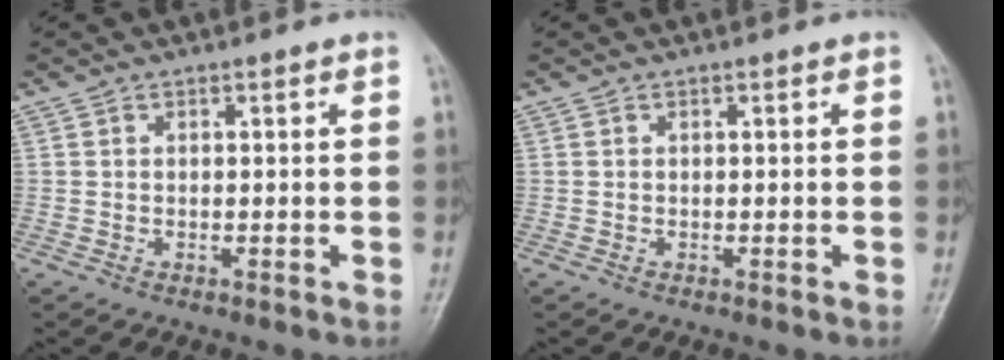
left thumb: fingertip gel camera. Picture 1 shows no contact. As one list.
[{"total": 0.0}]